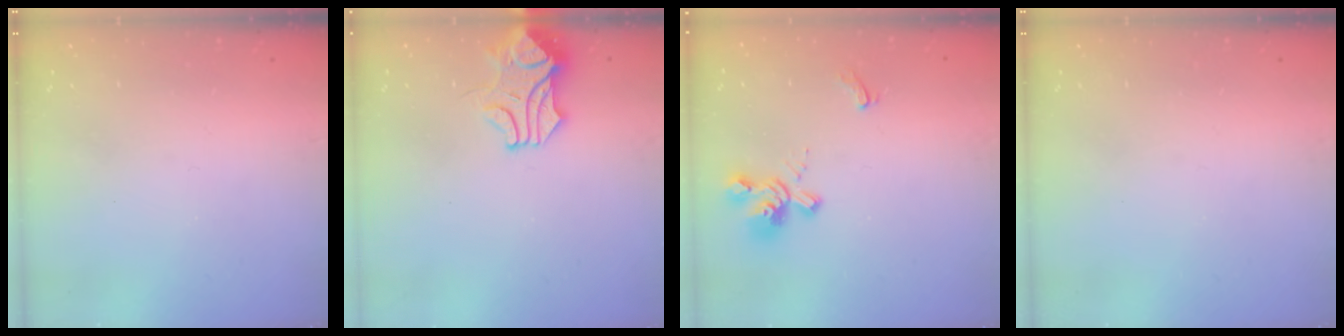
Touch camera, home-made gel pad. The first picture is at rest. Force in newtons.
{"total": 1.4, "press": 1.3, "slide": 0.5}
{"total": 2.1, "press": 1.6, "slide": 1.4}
{"total": 0.0}